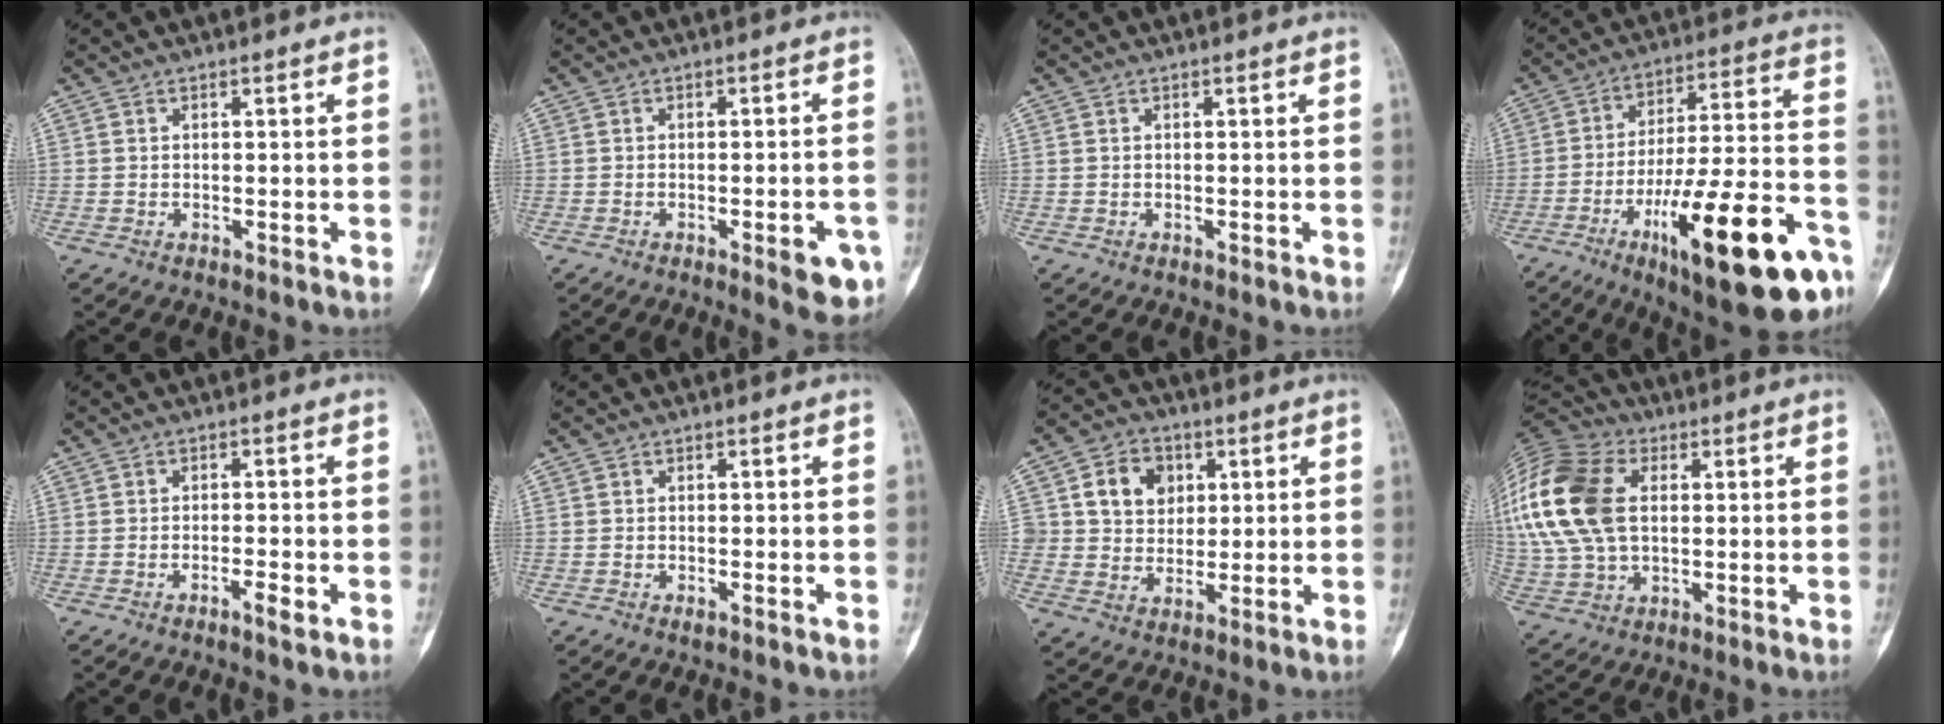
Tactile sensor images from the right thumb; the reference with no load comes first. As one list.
[{"total": 6.6, "force": [-2.8, 1.8, 5.7], "torque": [-0.055, 0.006, -0.030]}, {"total": 0.0}, {"total": 26.7, "force": [-12.5, 6.9, 22.5], "torque": [-0.309, 0.059, -0.183]}, {"total": 2.5, "force": [-1.3, 0.4, 2.1], "torque": [-0.037, 0.002, -0.024]}, {"total": 0.6, "force": [-0.3, 0.2, 0.5], "torque": [-0.006, -0.002, -0.005]}, {"total": 9.4, "force": [2.6, 7.9, 4.4], "torque": [-0.028, -0.006, 0.047]}, {"total": 24.9, "force": [5.0, 16.5, 17.9], "torque": [-0.422, 0.025, 0.097]}]